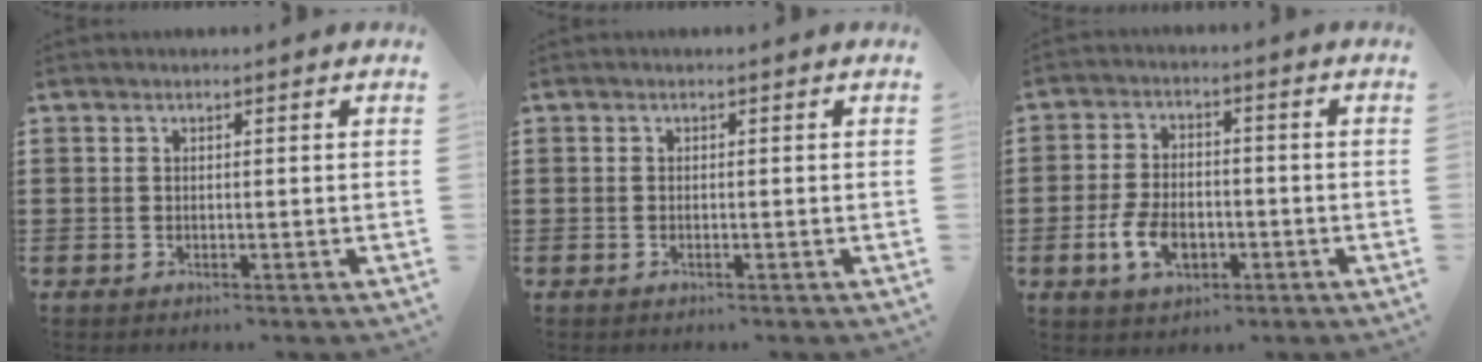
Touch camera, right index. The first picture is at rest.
{"total": 0.0}
{"total": 6.4, "force": [-2.3, 3.7, 4.7], "torque": [-0.107, 0.001, -0.045]}